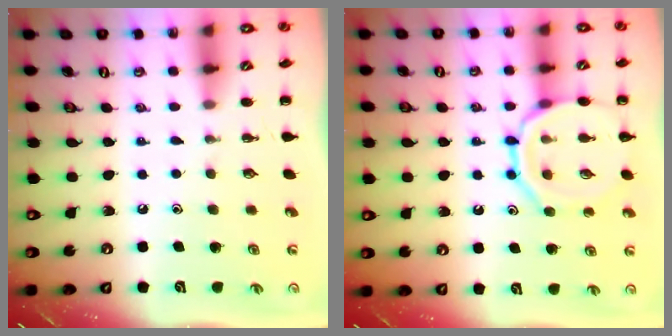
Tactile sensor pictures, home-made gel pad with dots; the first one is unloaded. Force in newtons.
{"total": 12.8, "press": 12.8, "slide": 0.8}